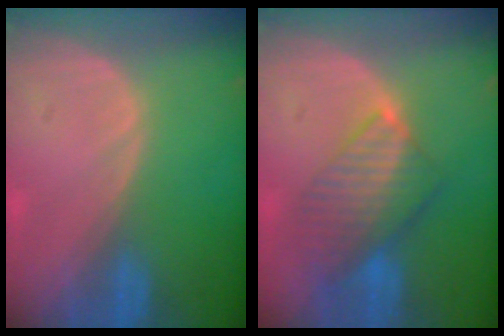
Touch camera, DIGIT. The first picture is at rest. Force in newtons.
{"total": 8.1, "press": 7.1, "slide": 3.9}